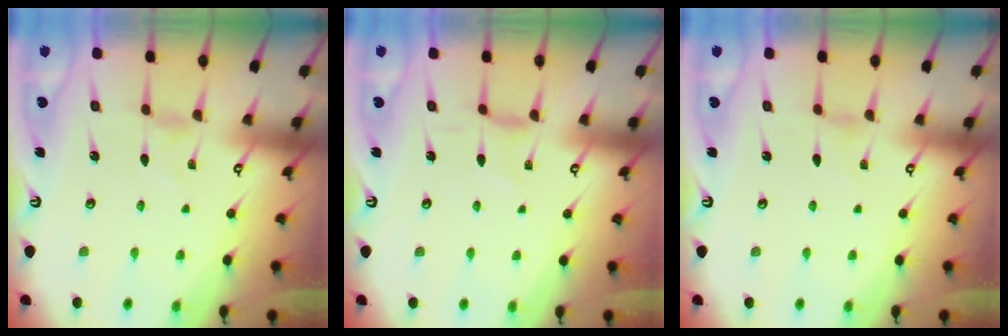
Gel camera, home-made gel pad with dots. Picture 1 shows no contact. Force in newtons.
{"total": 0.0}
{"total": 0.0}